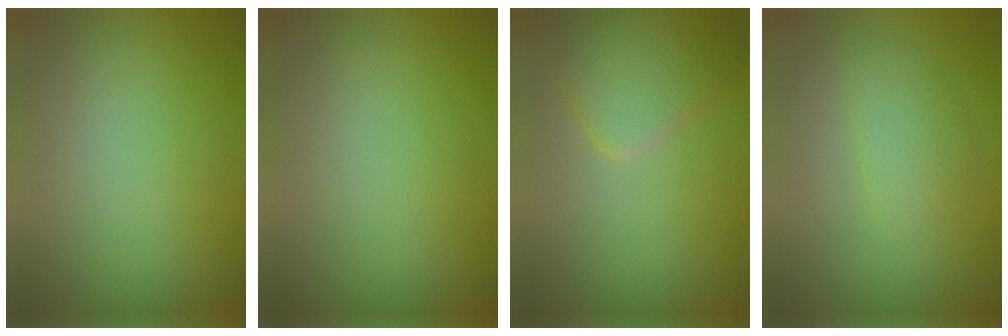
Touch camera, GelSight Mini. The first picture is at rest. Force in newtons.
{"total": 0.0}
{"total": 4.2, "press": 4.2, "slide": 0.3}
{"total": 2.0, "press": 2.0, "slide": 0.1}